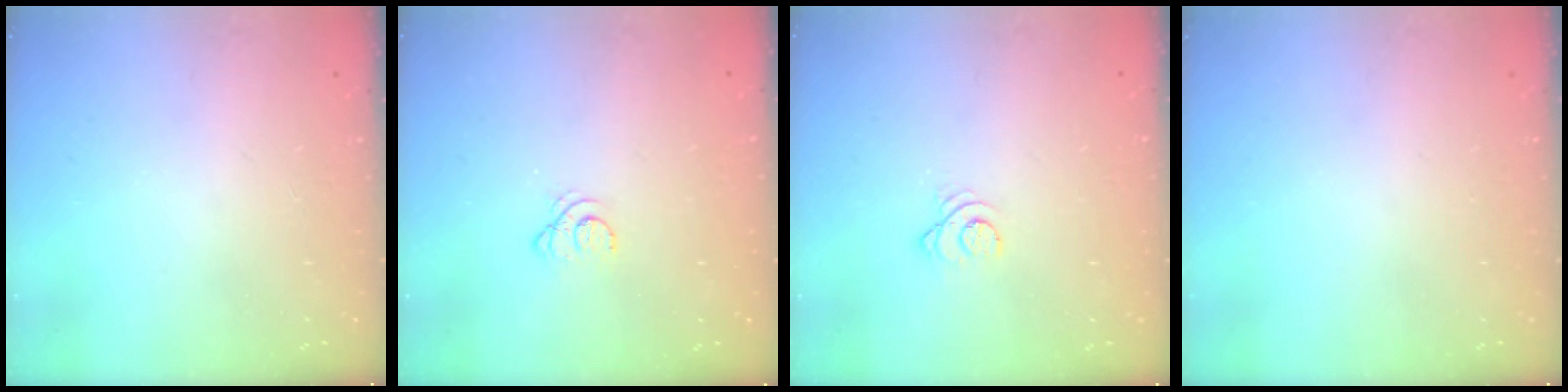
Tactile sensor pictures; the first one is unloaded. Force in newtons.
{"total": 2.2, "press": 2.2, "slide": 0.2}
{"total": 2.5, "press": 2.5, "slide": 0.2}
{"total": 0.0}